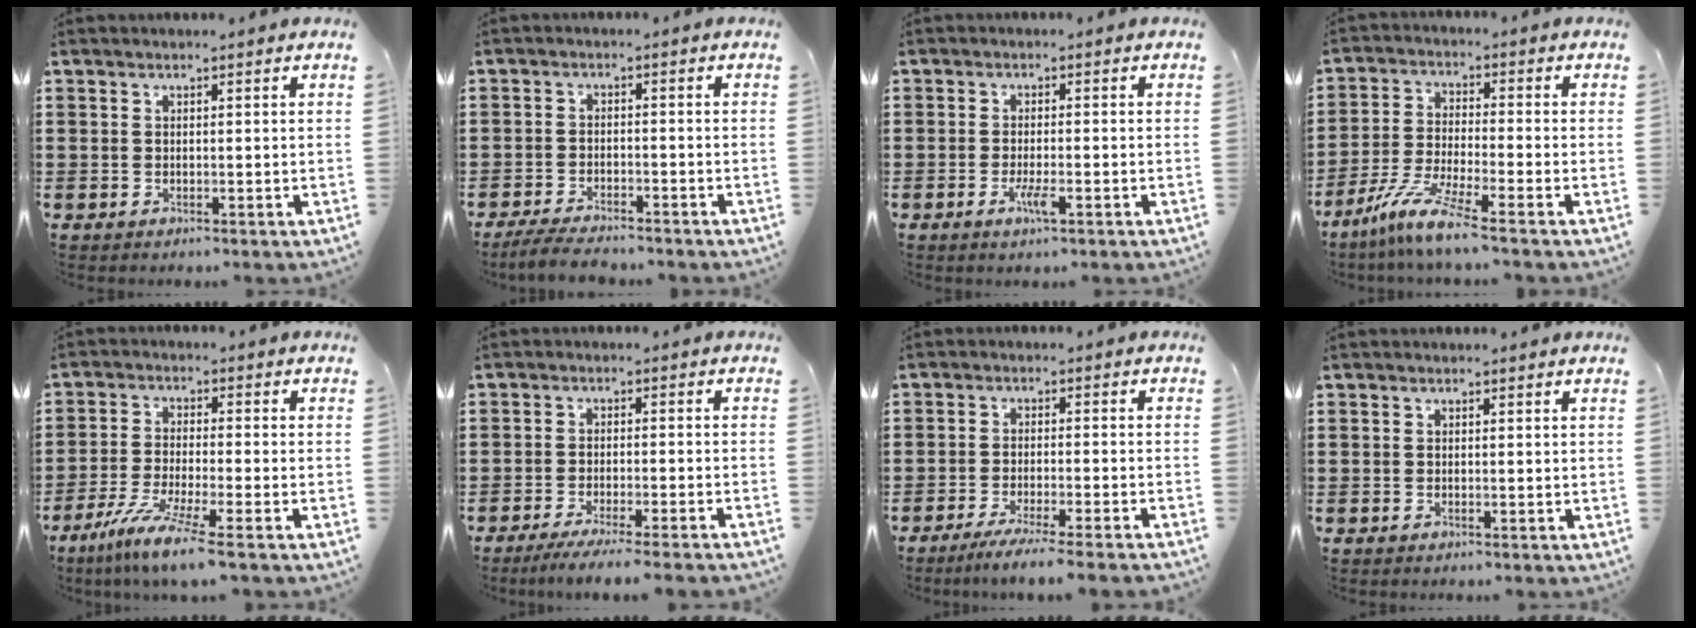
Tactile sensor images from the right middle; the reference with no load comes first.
{"total": 3.9, "force": [-3.7, 0.5, 1.3], "torque": [-0.034, -0.006, -0.076]}
{"total": 2.9, "force": [-1.2, 0.5, 2.5], "torque": [-0.056, -0.004, -0.027]}
{"total": 7.6, "force": [-5.8, 0.0, 5.0], "torque": [-0.114, -0.019, -0.116]}
{"total": 6.9, "force": [-5.1, -0.1, 4.7], "torque": [-0.100, -0.021, -0.098]}
{"total": 3.7, "force": [-3.2, -0.4, 1.7], "torque": [-0.032, -0.012, -0.064]}
{"total": 3.8, "force": [-3.3, -0.4, 1.7], "torque": [-0.035, -0.012, -0.066]}
{"total": 0.0}